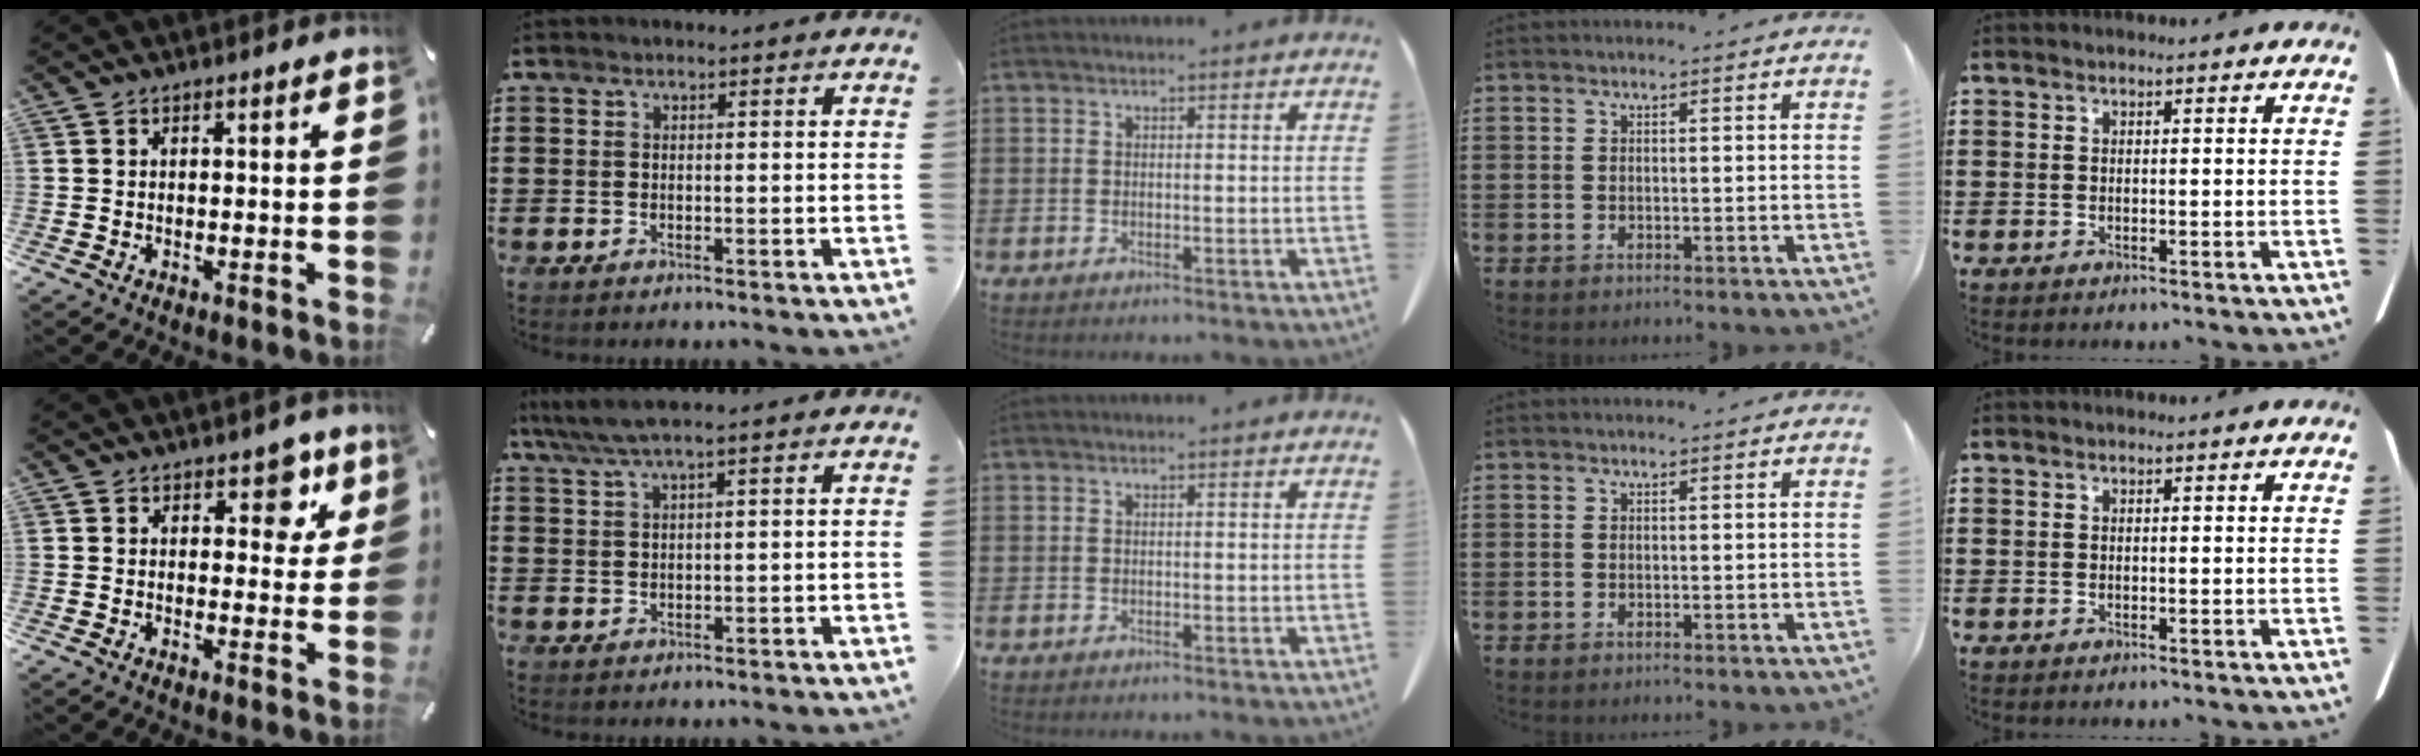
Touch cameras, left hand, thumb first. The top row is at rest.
{"thumb": {"total": 6.9, "force": [3.8, 4.1, 4.0], "torque": [-0.018, -0.020, 0.054]}, "index": {"total": 3.3, "force": [1.9, 0.1, 2.8], "torque": [-0.065, -0.001, 0.031]}}